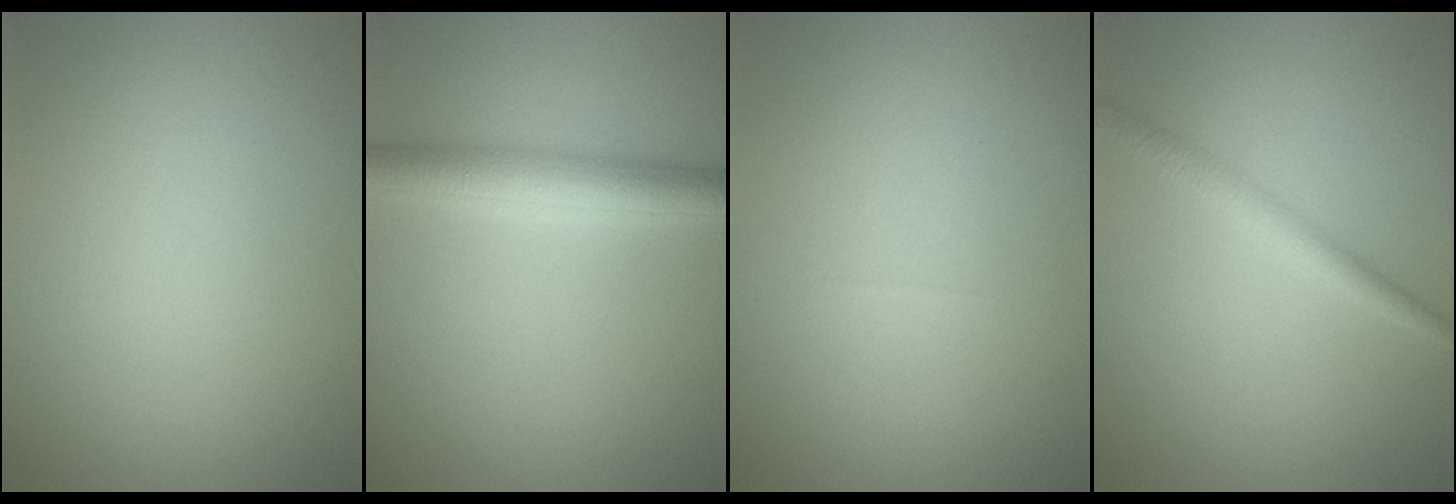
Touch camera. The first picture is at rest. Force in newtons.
{"total": 4.4, "press": 4.4, "slide": 0.1}
{"total": 0.0}
{"total": 2.2, "press": 2.2, "slide": 0.1}